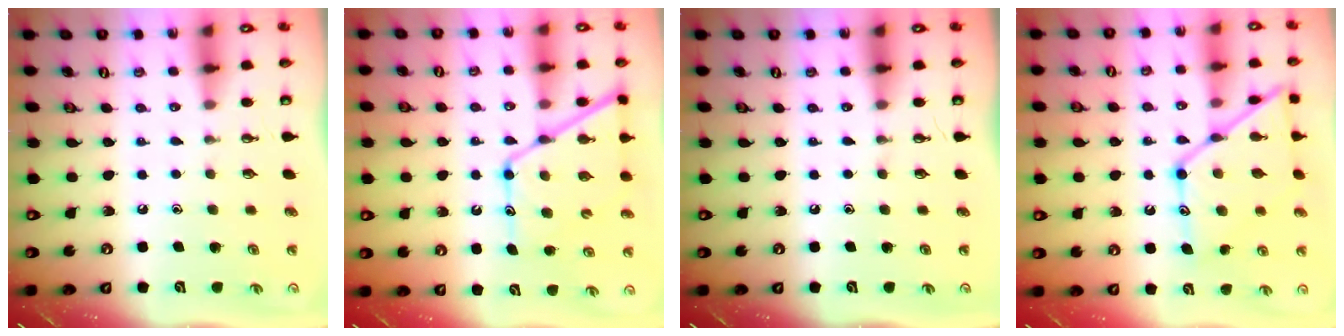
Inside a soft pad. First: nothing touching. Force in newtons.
{"total": 15.3, "press": 15.2, "slide": 1.4}
{"total": 0.0}
{"total": 17.3, "press": 17.2, "slide": 1.3}